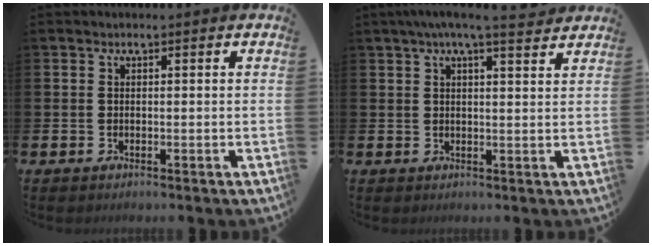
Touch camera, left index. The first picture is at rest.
{"total": 4.6, "force": [4.0, 0.1, 2.2], "torque": [-0.041, -0.014, 0.068]}